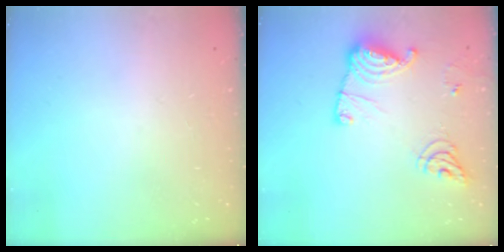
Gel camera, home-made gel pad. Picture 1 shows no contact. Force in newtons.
{"total": 14.9, "press": 14.9, "slide": 1.3}